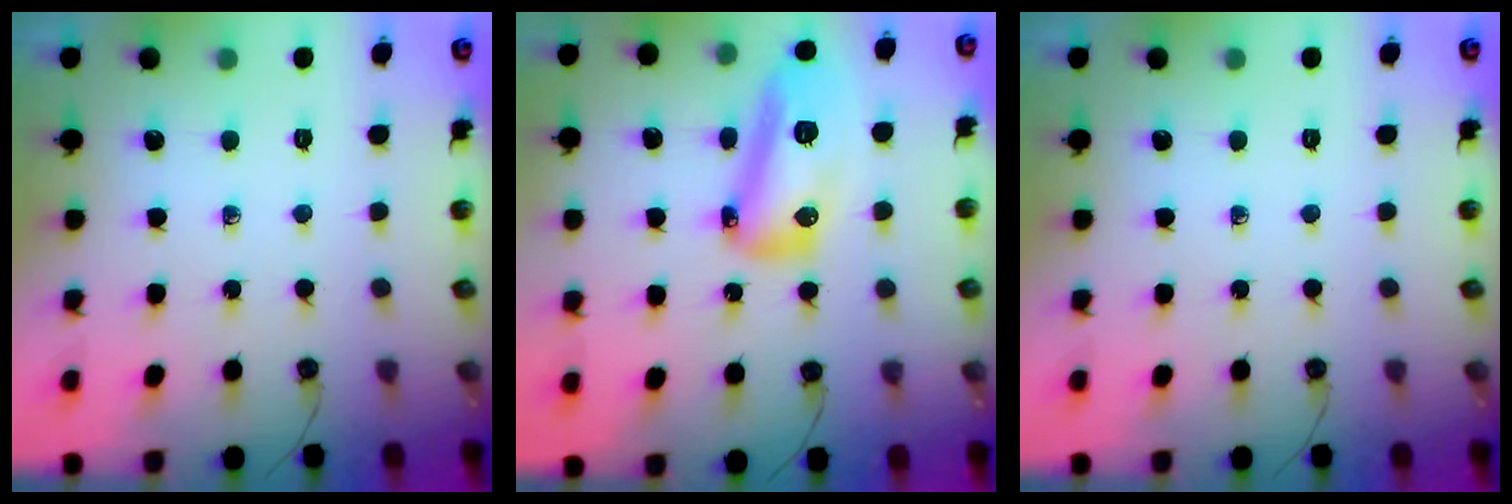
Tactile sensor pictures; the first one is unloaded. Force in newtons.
{"total": 14.4, "press": 14.3, "slide": 1.6}
{"total": 0.0}